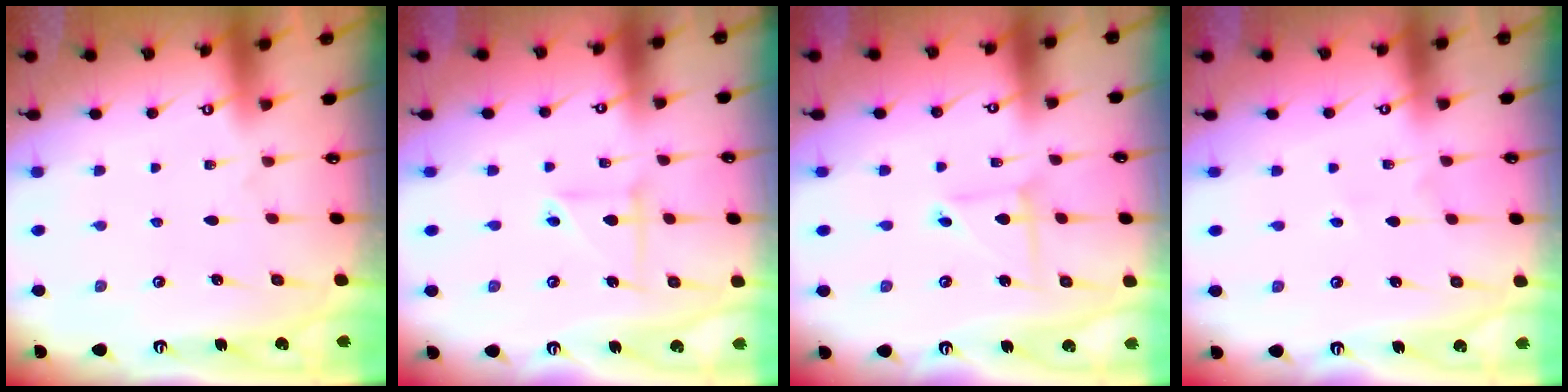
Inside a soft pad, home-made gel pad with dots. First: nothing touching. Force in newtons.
{"total": 3.6, "press": 3.6, "slide": 0.3}
{"total": 3.1, "press": 3.0, "slide": 0.3}
{"total": 1.7, "press": 1.6, "slide": 0.5}